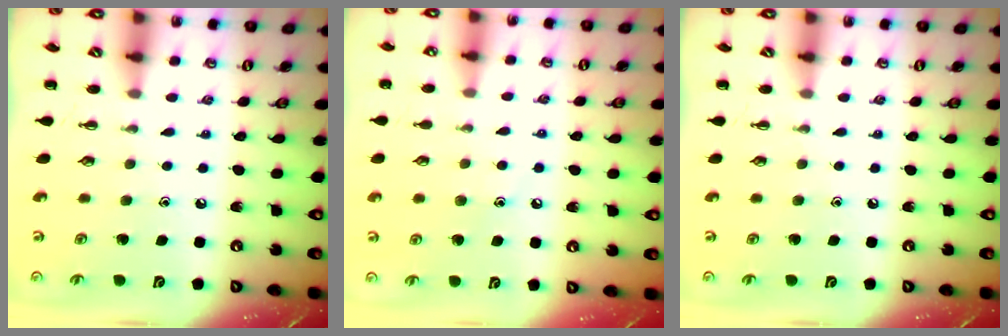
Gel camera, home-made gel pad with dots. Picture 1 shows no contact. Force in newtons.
{"total": 6.7, "press": 6.4, "slide": 1.8}
{"total": 0.0}